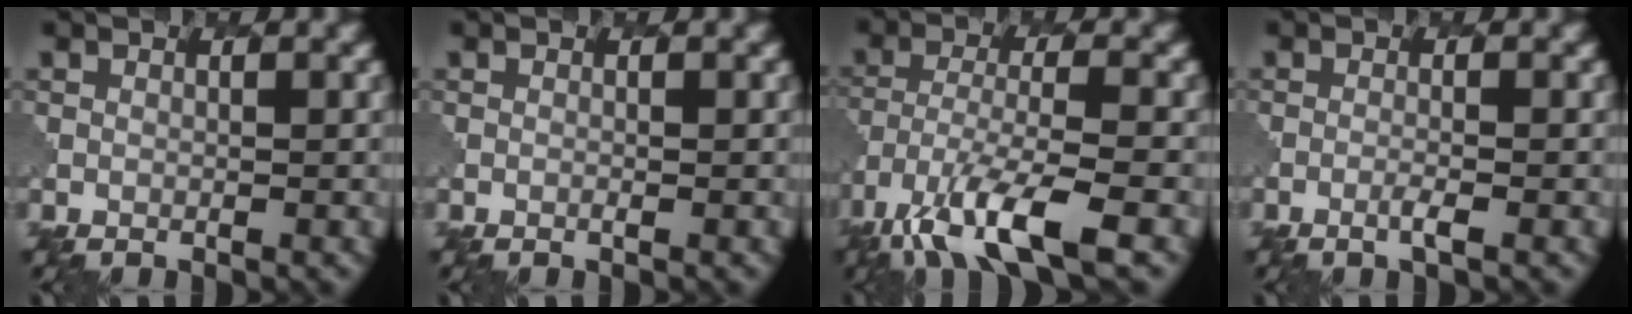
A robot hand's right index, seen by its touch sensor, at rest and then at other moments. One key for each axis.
{"total": 0.0}
{"total": 8.3, "fx": -5.0, "fy": 2.2, "fz": 6.2, "tx": -0.119, "ty": -0.011, "tz": -0.095}
{"total": 1.1, "fx": -0.4, "fy": 0.1, "fz": 1.0, "tx": -0.015, "ty": 0.004, "tz": -0.012}